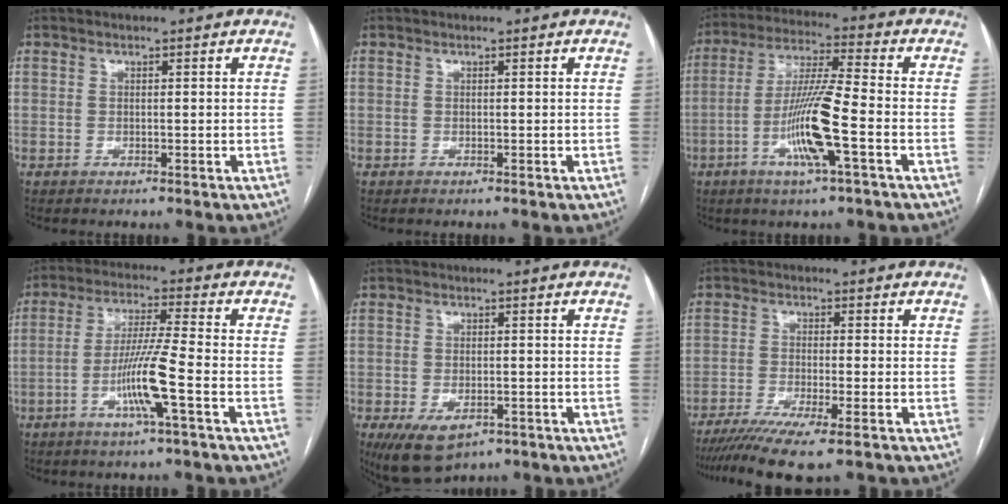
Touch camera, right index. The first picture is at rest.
{"total": 0.0}
{"total": 11.7, "force": [-4.0, 0.1, 11.0], "torque": [-0.219, -0.004, -0.079]}
{"total": 9.0, "force": [-3.4, -1.0, 8.3], "torque": [-0.164, -0.005, -0.068]}
{"total": 7.1, "force": [-4.0, 3.7, 4.7], "torque": [-0.083, -0.010, -0.056]}
{"total": 10.5, "force": [-7.9, 0.4, 6.9], "torque": [-0.110, -0.019, -0.125]}